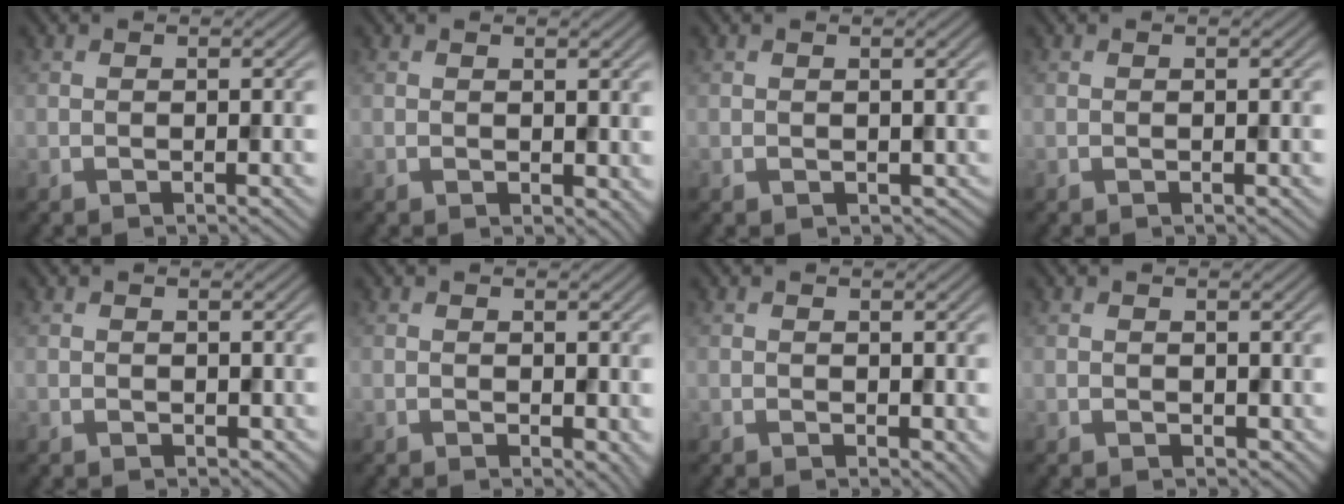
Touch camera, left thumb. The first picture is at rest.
{"total": 1.2, "force": [0.5, 0.9, 0.7], "torque": [-0.009, -0.005, 0.012]}
{"total": 1.1, "force": [0.4, 1.0, 0.4], "torque": [-0.011, -0.007, 0.008]}
{"total": 0.0}
{"total": 0.7, "force": [0.5, 0.5, 0.1], "torque": [-0.005, -0.005, 0.011]}
{"total": 2.0, "force": [0.3, 1.3, 1.4], "torque": [-0.019, -0.006, 0.008]}
{"total": 1.5, "force": [0.5, 1.1, 1.0], "torque": [-0.014, -0.005, 0.012]}
{"total": 1.0, "force": [0.6, 0.8, 0.3], "torque": [-0.009, -0.005, 0.013]}